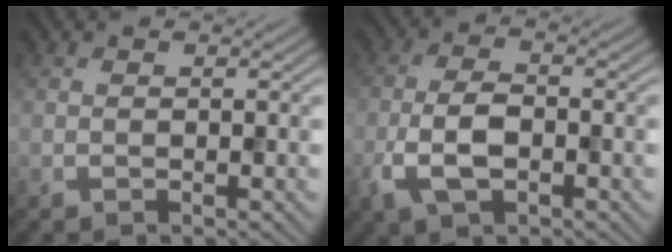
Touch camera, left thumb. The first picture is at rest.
{"total": 5.7, "force": [-2.0, 2.8, 4.5], "torque": [-0.098, -0.001, -0.045]}